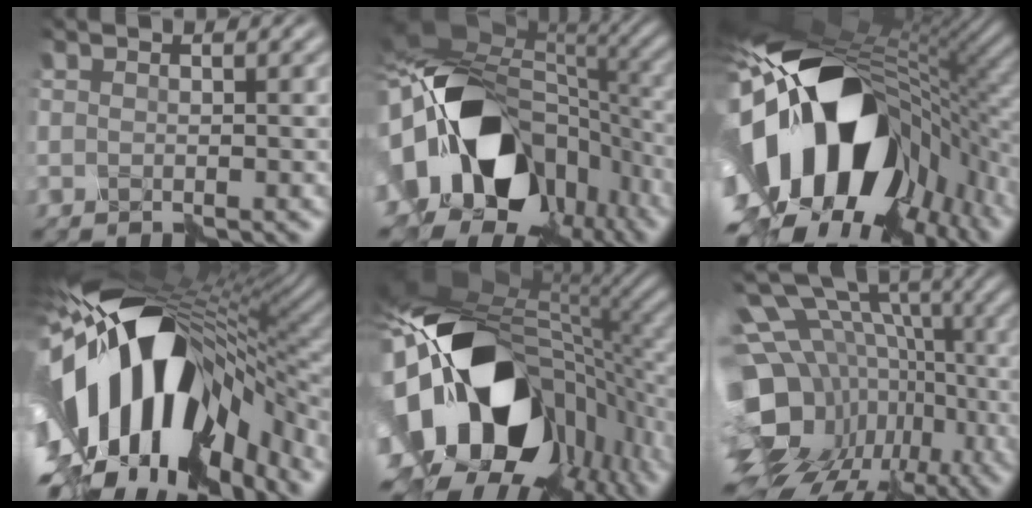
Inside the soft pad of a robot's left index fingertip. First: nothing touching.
{"total": 18.0, "force": [-5.7, 12.7, 11.4], "torque": [-0.210, -0.015, -0.078]}
{"total": 20.1, "force": [-2.4, 12.6, 15.6], "torque": [-0.297, -0.033, -0.017]}
{"total": 18.4, "force": [-3.5, 10.9, 14.4], "torque": [-0.277, -0.015, -0.048]}
{"total": 18.5, "force": [-3.4, 13.1, 12.6], "torque": [-0.258, -0.026, -0.032]}
{"total": 16.4, "force": [-4.1, 12.6, 9.6], "torque": [-0.183, 0.023, -0.023]}